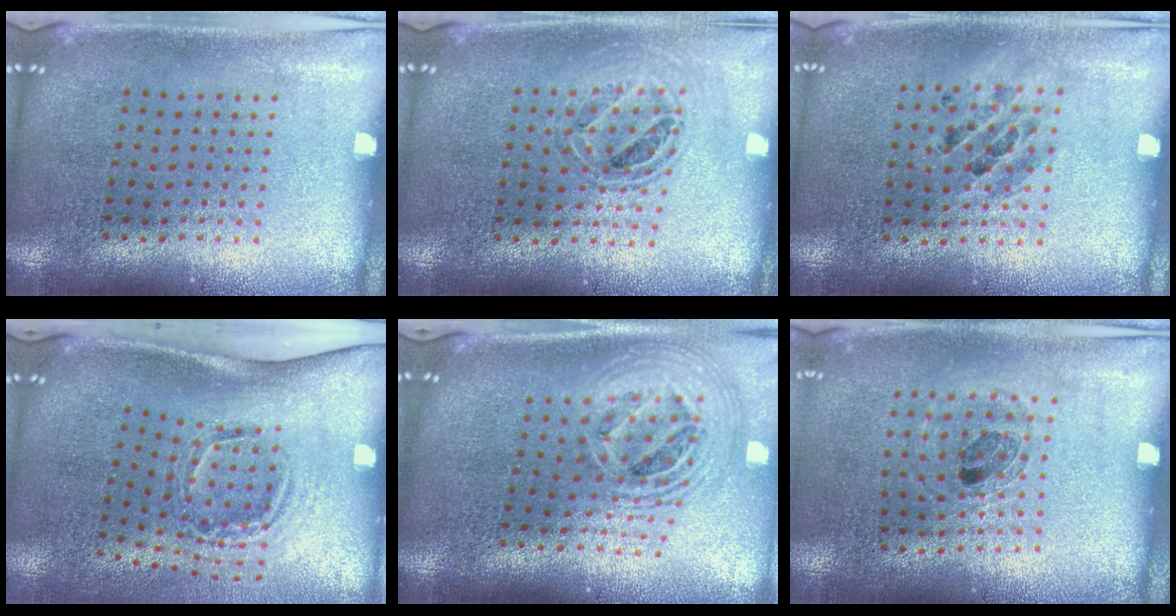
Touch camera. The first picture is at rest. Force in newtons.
{"total": 0.8, "press": 0.8, "slide": 0.2}
{"total": 1.1, "press": 1.0, "slide": 0.2}
{"total": 2.1, "press": 1.3, "slide": 1.6}
{"total": 2.5, "press": 1.9, "slide": 1.7}
{"total": 0.8, "press": 0.8, "slide": 0.2}